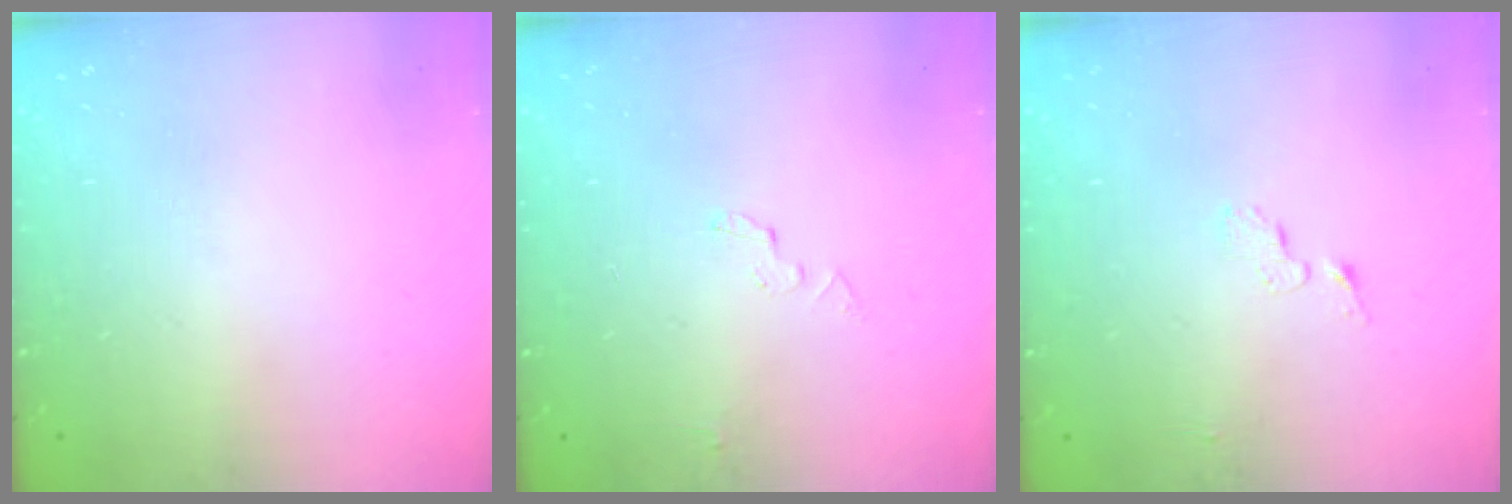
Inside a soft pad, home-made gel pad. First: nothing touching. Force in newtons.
{"total": 3.1, "press": 3.1, "slide": 0.2}
{"total": 3.7, "press": 3.6, "slide": 0.4}